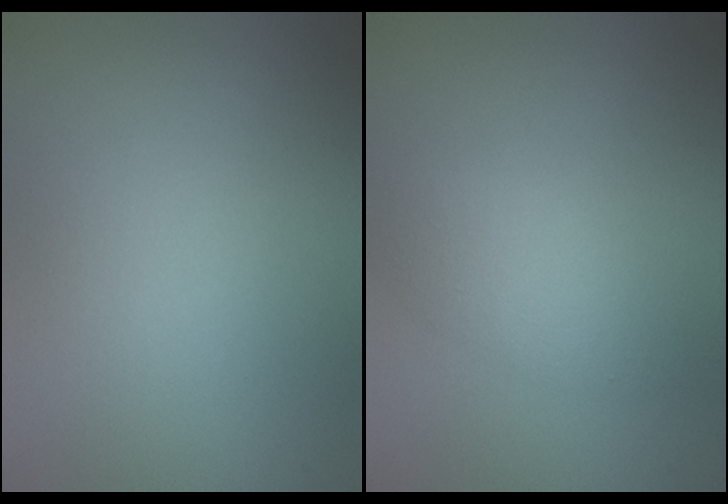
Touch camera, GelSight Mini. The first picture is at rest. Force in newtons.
{"total": 2.4, "press": 2.4, "slide": 0.1}